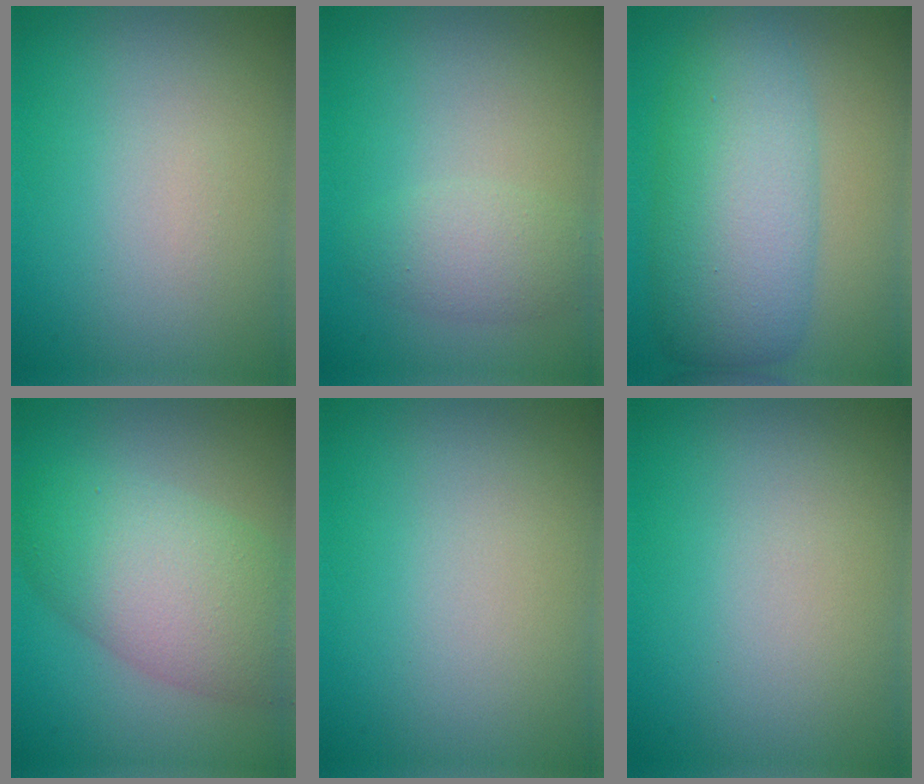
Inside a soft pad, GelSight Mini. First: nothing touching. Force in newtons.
{"total": 2.5, "press": 2.5, "slide": 0.2}
{"total": 8.5, "press": 8.5, "slide": 0.2}
{"total": 7.9, "press": 7.9, "slide": 0.1}
{"total": 0.0}
{"total": 0.0}